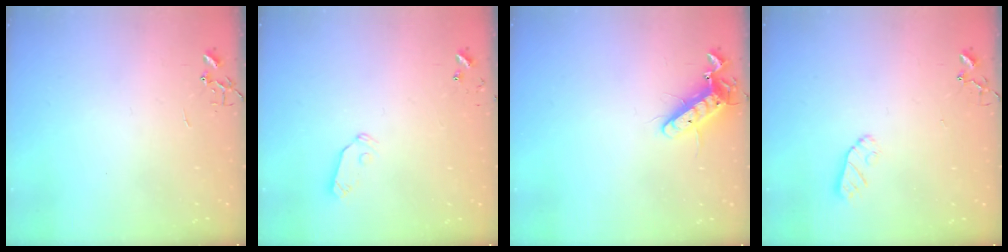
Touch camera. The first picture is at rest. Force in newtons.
{"total": 5.1, "press": 5.0, "slide": 0.4}
{"total": 11.5, "press": 11.4, "slide": 1.0}
{"total": 6.5, "press": 6.5, "slide": 0.3}